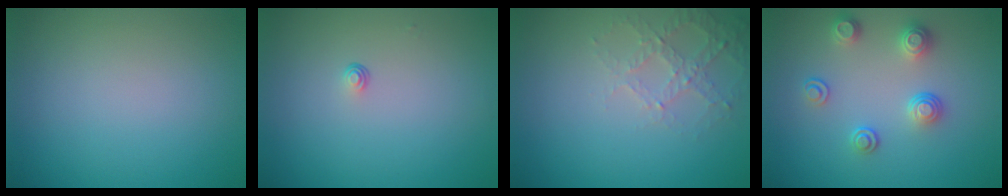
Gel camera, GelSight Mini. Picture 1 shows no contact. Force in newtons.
{"total": 0.6, "press": 0.3, "slide": 0.5}
{"total": 2.6, "press": 2.5, "slide": 0.8}
{"total": 2.7, "press": 2.5, "slide": 0.9}